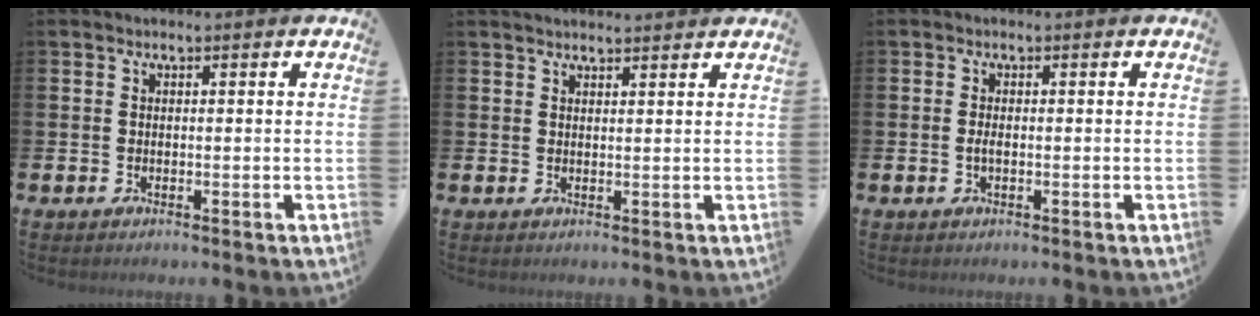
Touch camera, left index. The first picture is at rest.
{"total": 2.0, "force": [2.0, 0.2, 0.1], "torque": [0.007, -0.011, 0.033]}
{"total": 1.1, "force": [-0.2, 0.4, 1.0], "torque": [-0.019, 0.001, -0.004]}